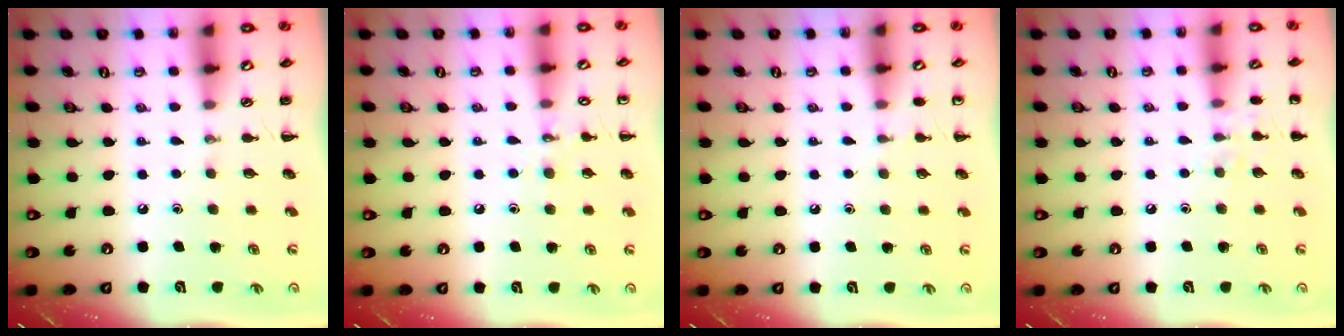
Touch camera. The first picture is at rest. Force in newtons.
{"total": 6.7, "press": 6.5, "slide": 1.7}
{"total": 3.8, "press": 3.6, "slide": 1.3}
{"total": 6.9, "press": 6.6, "slide": 2.0}